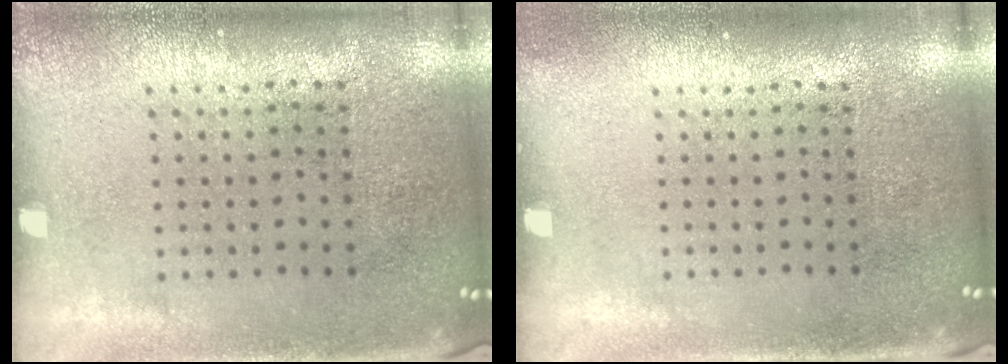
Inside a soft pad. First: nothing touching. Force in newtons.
{"total": 0.5, "press": 0.5, "slide": 0.2}